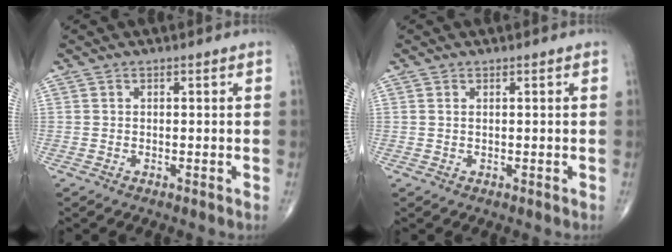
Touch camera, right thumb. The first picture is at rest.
{"total": 0.5, "force": [0.2, 0.3, 0.4], "torque": [-0.013, 0.004, 0.005]}